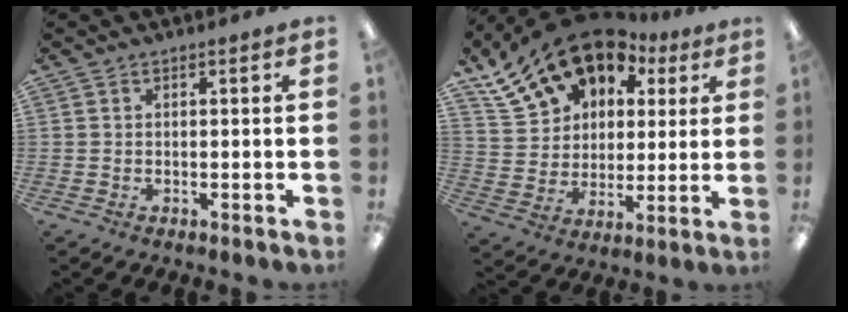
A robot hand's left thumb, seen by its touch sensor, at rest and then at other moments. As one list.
[{"total": 18.1, "force": [13.1, 10.9, 5.9], "torque": [-0.123, -0.084, 0.245]}]